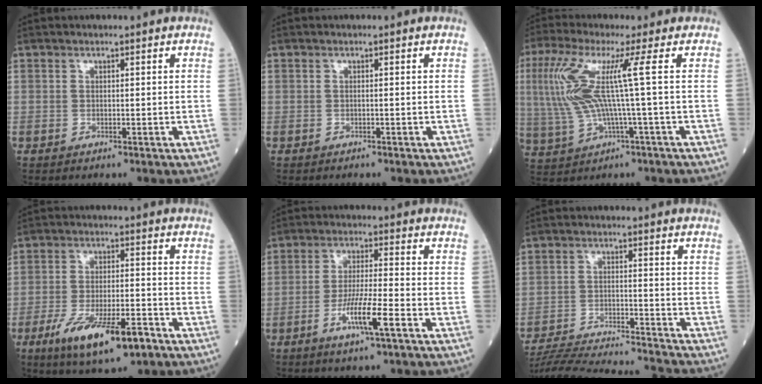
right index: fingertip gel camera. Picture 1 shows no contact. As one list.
[{"total": 0.5, "force": [-0.5, 0.1, 0.2], "torque": [-0.008, -0.001, -0.009]}, {"total": 10.6, "force": [1.7, -0.5, 10.5], "torque": [-0.234, 0.011, 0.035]}, {"total": 12.3, "force": [-6.9, 3.1, 9.7], "torque": [-0.175, -0.014, -0.110]}, {"total": 7.6, "force": [-3.6, 0.0, 6.7], "torque": [-0.125, -0.008, -0.069]}, {"total": 18.5, "force": [-17.6, -0.7, 5.6], "torque": [-0.105, -0.029, -0.270]}]